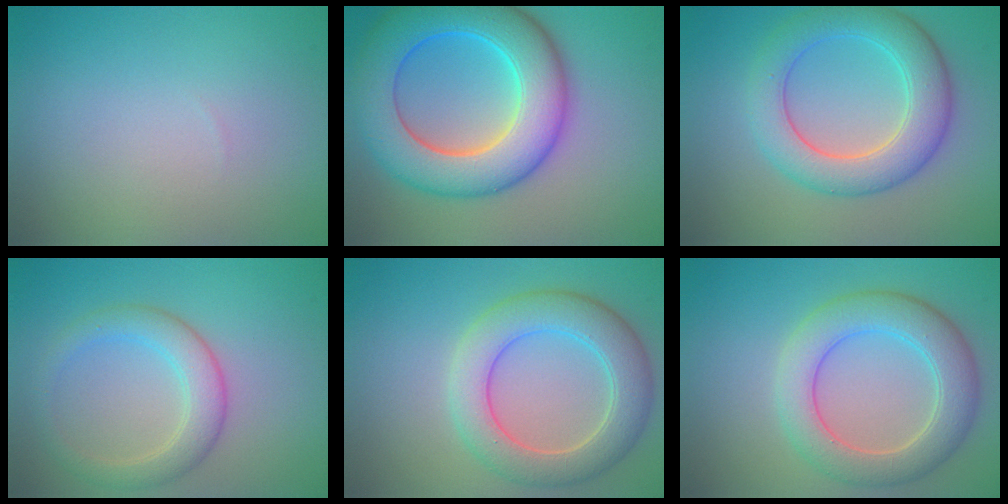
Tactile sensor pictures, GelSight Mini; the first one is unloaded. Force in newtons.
{"total": 11.0, "press": 11.0, "slide": 0.5}
{"total": 6.4, "press": 6.4, "slide": 0.1}
{"total": 3.8, "press": 3.8, "slide": 0.2}
{"total": 6.3, "press": 6.3, "slide": 0.5}
{"total": 6.0, "press": 6.0, "slide": 0.4}